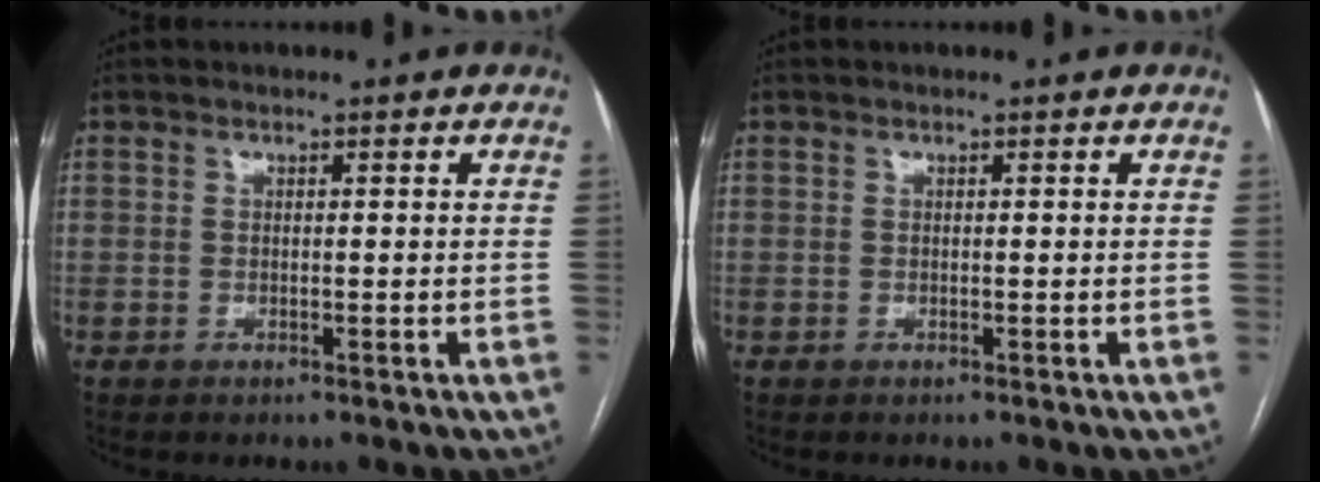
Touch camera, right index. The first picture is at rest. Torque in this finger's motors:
{"motor_torque": [0.00, 0.00, 0.00, 0.01]}